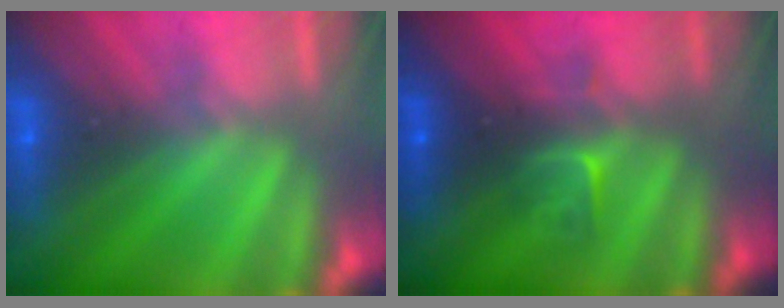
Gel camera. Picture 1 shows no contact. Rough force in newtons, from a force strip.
{"total": 2.8}